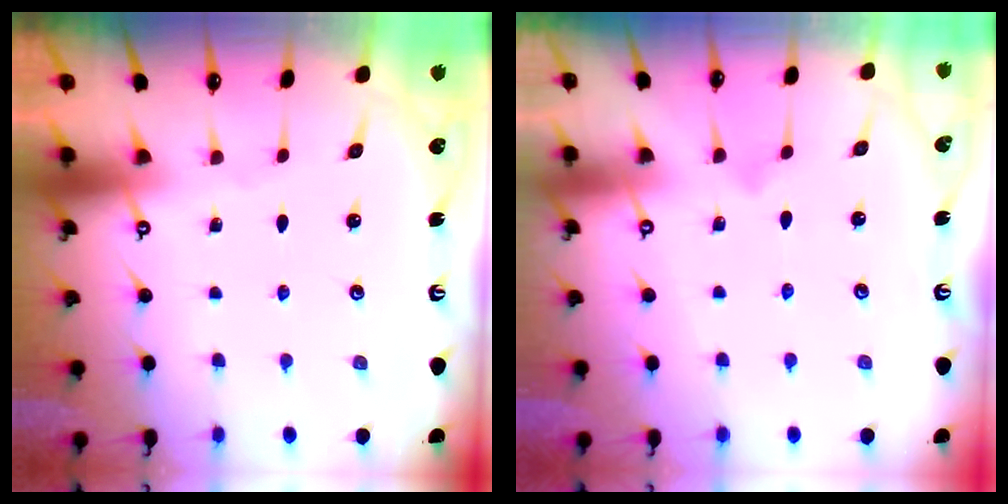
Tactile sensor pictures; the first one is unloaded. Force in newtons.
{"total": 4.0, "press": 4.0, "slide": 0.2}